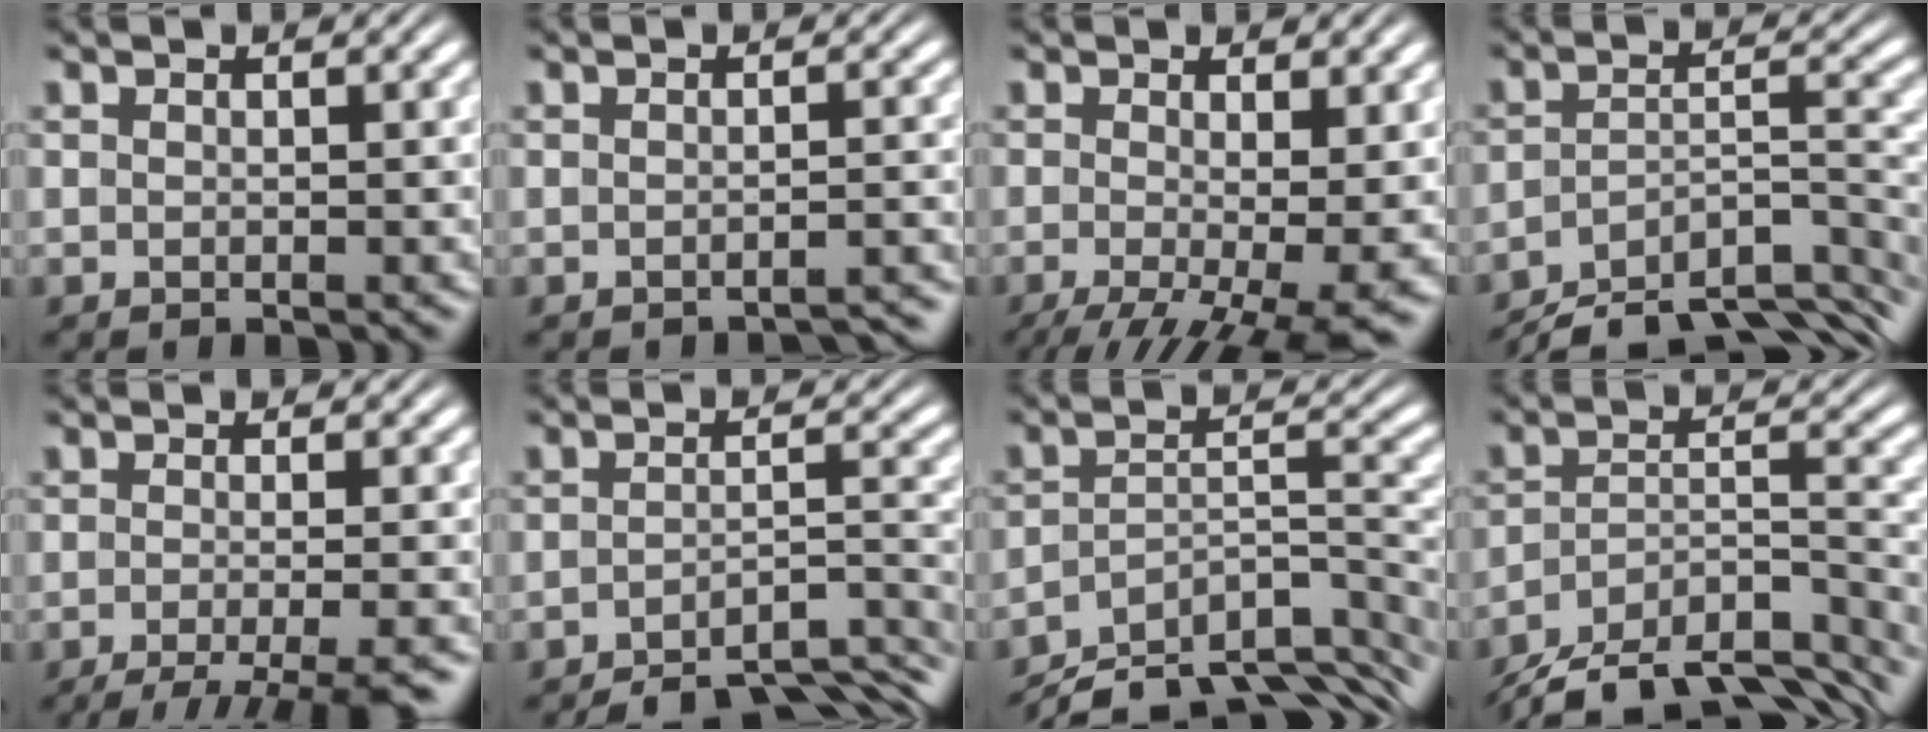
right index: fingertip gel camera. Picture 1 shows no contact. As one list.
[{"total": 2.3, "force": [-2.3, 0.1, 0.3], "torque": [-0.008, -0.004, -0.035]}, {"total": 9.0, "force": [-5.0, 3.8, 6.4], "torque": [-0.108, -0.059, -0.050]}, {"total": 10.6, "force": [-8.7, 3.6, 5.0], "torque": [-0.051, -0.025, -0.127]}, {"total": 10.0, "force": [-8.3, 3.1, 4.6], "torque": [-0.058, -0.031, -0.111]}, {"total": 10.0, "force": [-8.8, 3.0, 3.8], "torque": [-0.036, -0.022, -0.132]}, {"total": 10.8, "force": [-7.8, 4.1, 6.2], "torque": [-0.079, -0.035, -0.111]}, {"total": 12.2, "force": [-10.1, 4.7, 5.0], "torque": [-0.061, -0.026, -0.153]}]